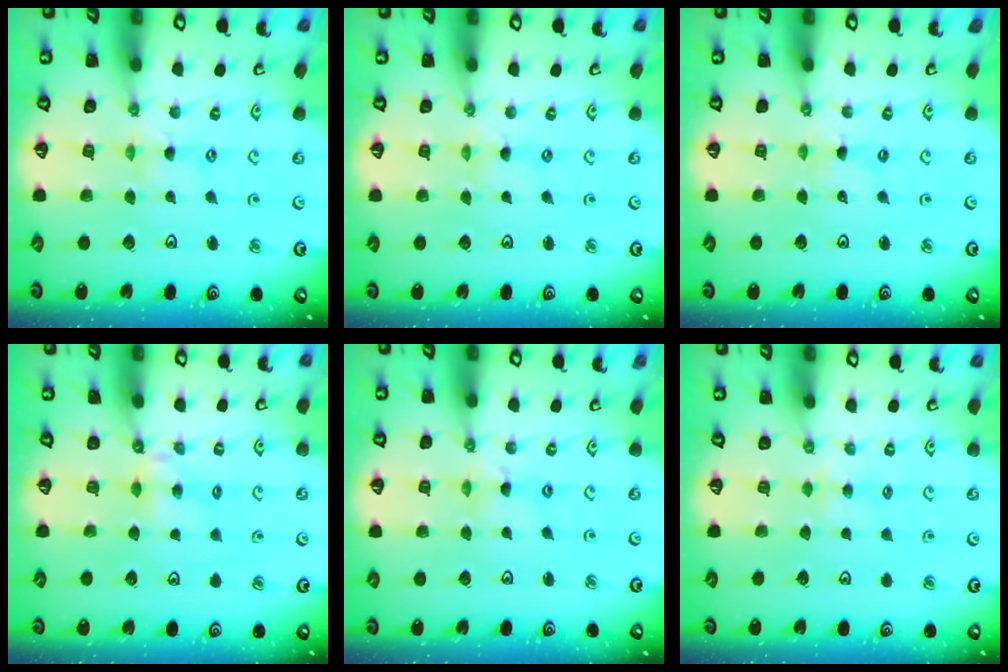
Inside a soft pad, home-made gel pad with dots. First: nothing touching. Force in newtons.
{"total": 0.0}
{"total": 0.0}
{"total": 4.6, "press": 4.5, "slide": 0.7}
{"total": 1.8, "press": 1.8, "slide": 0.2}
{"total": 2.7, "press": 2.6, "slide": 0.4}